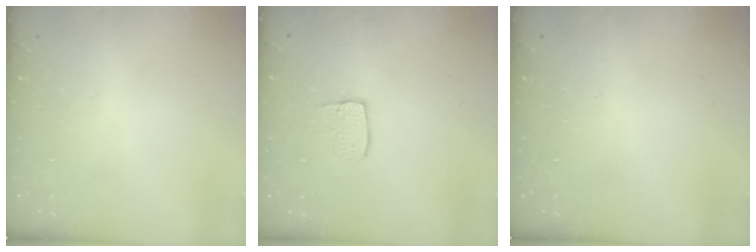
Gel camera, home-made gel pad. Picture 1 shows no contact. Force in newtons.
{"total": 6.7, "press": 6.7, "slide": 0.4}
{"total": 0.0}